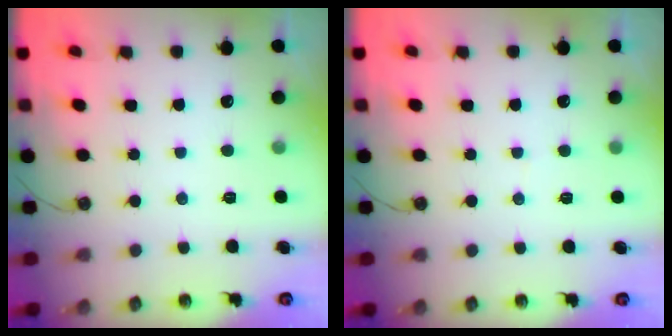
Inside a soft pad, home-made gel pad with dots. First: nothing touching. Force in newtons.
{"total": 1.8, "press": 1.7, "slide": 0.1}